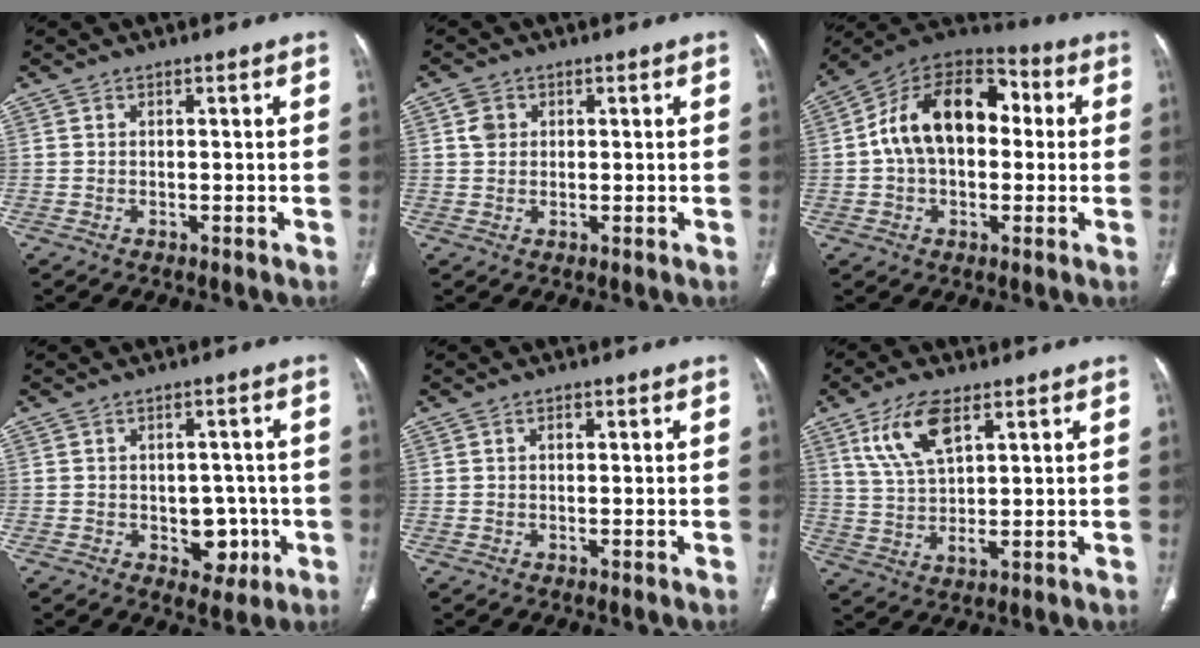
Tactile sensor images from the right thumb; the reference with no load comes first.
{"total": 2.7, "force": [0.9, 2.3, 1.2], "torque": [-0.013, -0.001, 0.017]}
{"total": 18.0, "force": [1.7, 11.7, 13.5], "torque": [-0.197, 0.042, 0.019]}
{"total": 6.3, "force": [-1.6, 4.5, 4.0], "torque": [-0.016, 0.009, -0.013]}
{"total": 0.8, "force": [0.4, 0.5, 0.6], "torque": [-0.007, 0.004, 0.004]}
{"total": 10.0, "force": [4.9, 4.0, 7.8], "torque": [-0.156, -0.017, 0.103]}